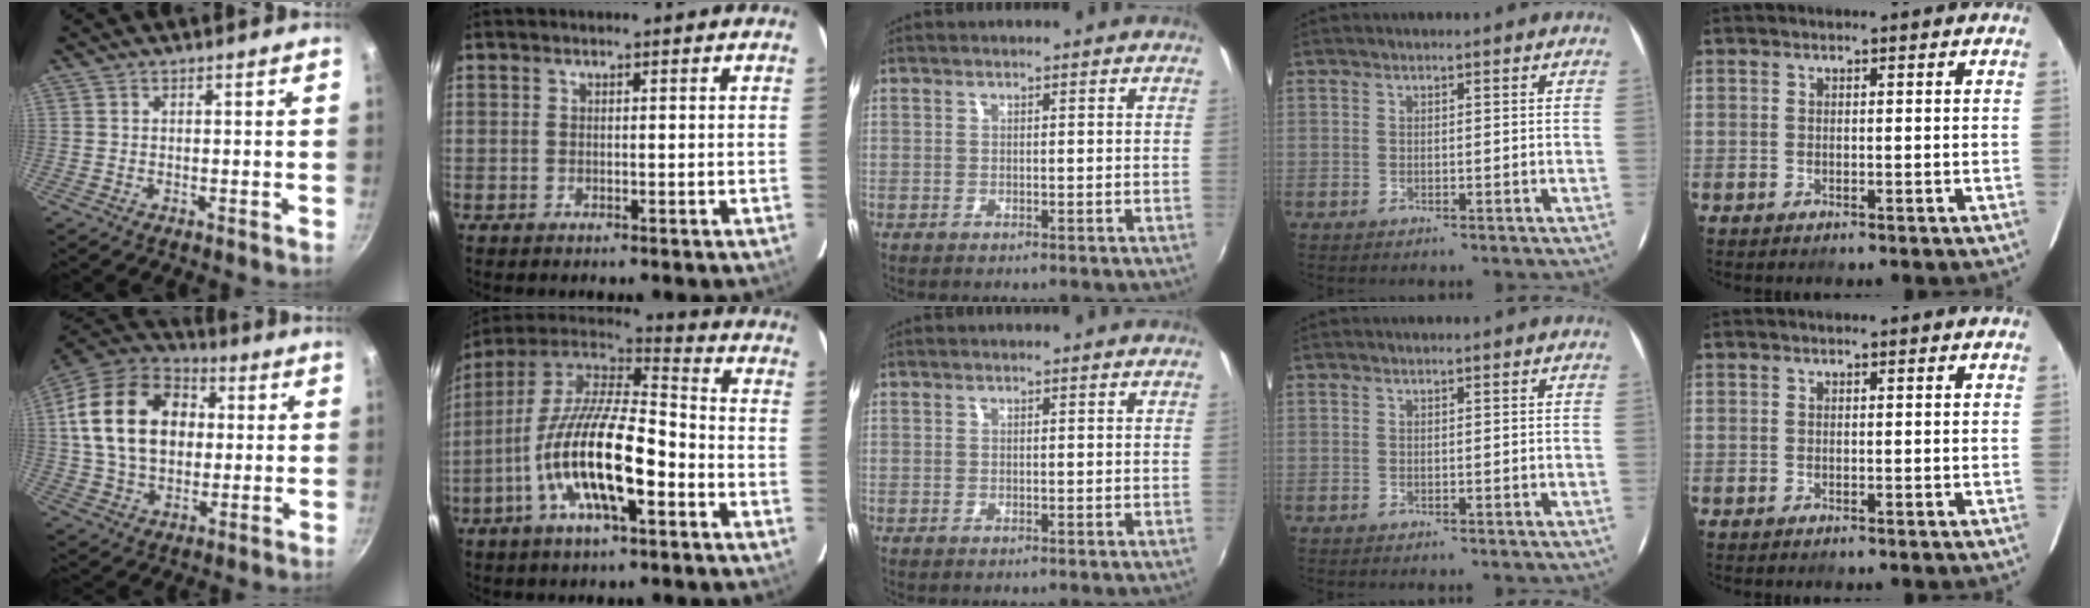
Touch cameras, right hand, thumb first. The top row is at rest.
{"thumb": {"total": 21.3, "force": [3.4, 15.3, 14.4], "torque": [-0.231, 0.023, 0.051]}, "index": {"total": 19.3, "force": [-6.9, 5.9, 17.0], "torque": [-0.327, -0.016, -0.137]}}